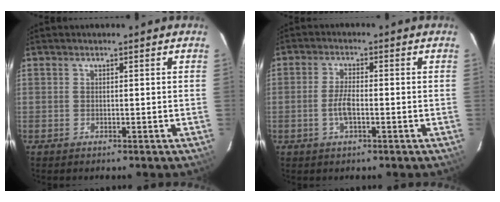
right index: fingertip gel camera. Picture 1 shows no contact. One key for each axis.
{"total": 3.9, "fx": -1.2, "fy": 1.2, "fz": 3.6, "tx": -0.076, "ty": 0.001, "tz": -0.025}